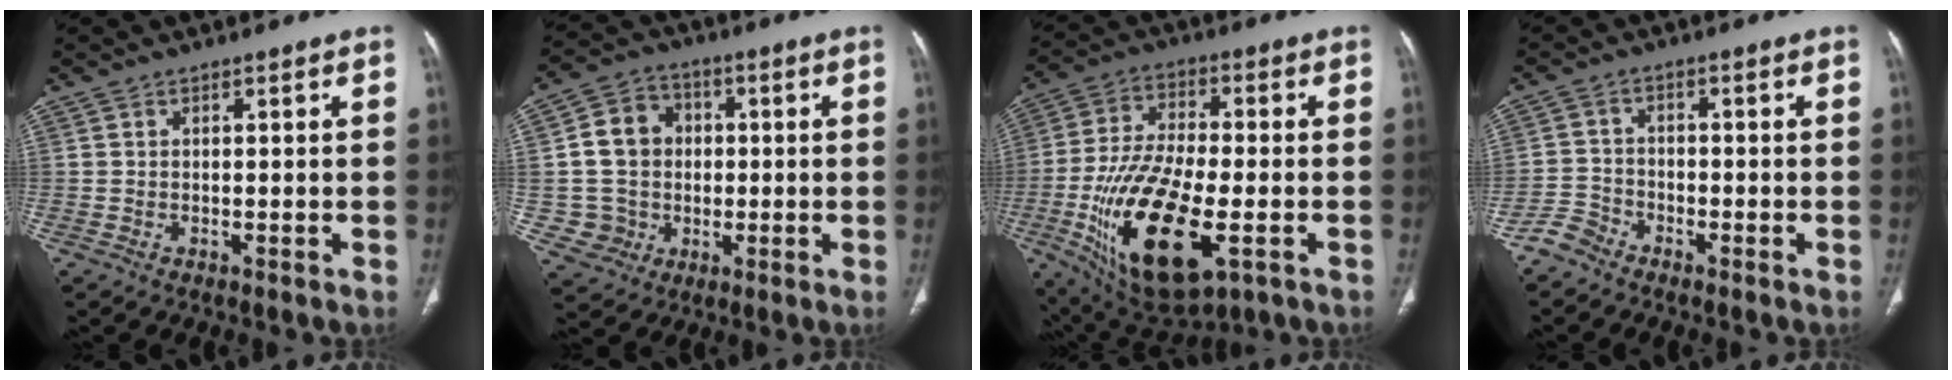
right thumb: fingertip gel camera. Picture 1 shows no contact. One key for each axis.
{"total": 12.4, "fx": 0.9, "fy": 11.5, "fz": 4.4, "tx": -0.050, "ty": 0.013, "tz": 0.024}
{"total": 21.8, "fx": -6.6, "fy": 9.3, "fz": 18.6, "tx": -0.366, "ty": -0.006, "tz": -0.101}
{"total": 3.3, "fx": -2.9, "fy": 1.4, "fz": -0.1, "tx": 0.009, "ty": 0.005, "tz": -0.068}